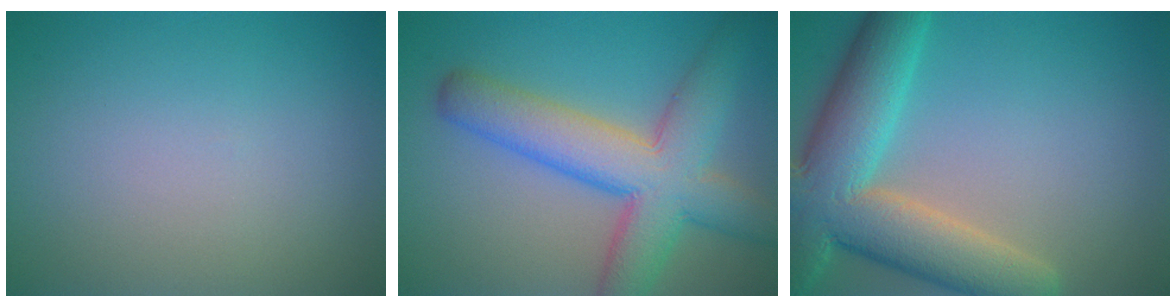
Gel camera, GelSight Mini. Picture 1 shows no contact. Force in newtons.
{"total": 8.6, "press": 8.6, "slide": 0.3}
{"total": 10.6, "press": 10.6, "slide": 0.9}